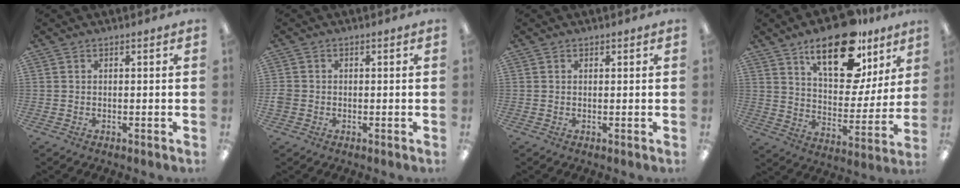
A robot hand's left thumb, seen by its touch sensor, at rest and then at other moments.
{"total": 1.8, "force": [-0.6, 1.7, 0.2], "torque": [-0.001, 0.003, -0.012]}
{"total": 0.5, "force": [0.2, 0.2, -0.5], "torque": [0.009, 0.001, 0.003]}
{"total": 21.4, "force": [13.3, 10.2, 13.3], "torque": [-0.192, -0.068, 0.223]}